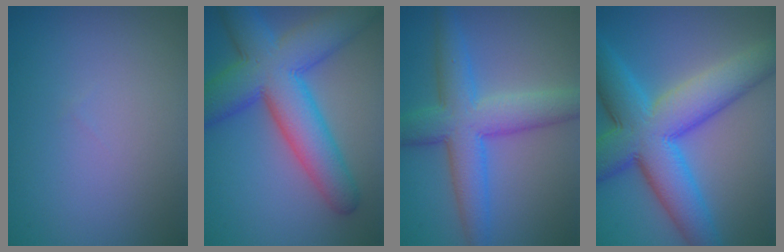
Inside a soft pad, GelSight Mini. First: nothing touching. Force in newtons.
{"total": 10.5, "press": 10.5, "slide": 0.2}
{"total": 7.1, "press": 7.1, "slide": 0.1}
{"total": 10.9, "press": 10.9, "slide": 0.0}